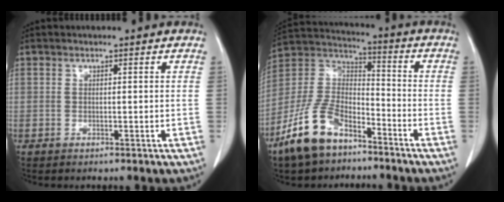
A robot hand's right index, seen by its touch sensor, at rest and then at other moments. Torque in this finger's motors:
{"motor_torque": [0.05, -0.05, -0.40, -0.21]}